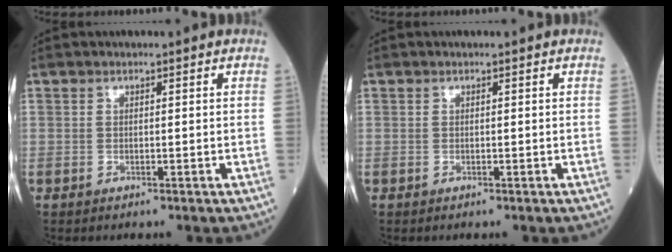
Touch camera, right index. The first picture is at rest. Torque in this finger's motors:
{"motor_torque": [0.01, -0.01, 0.00, 0.00]}